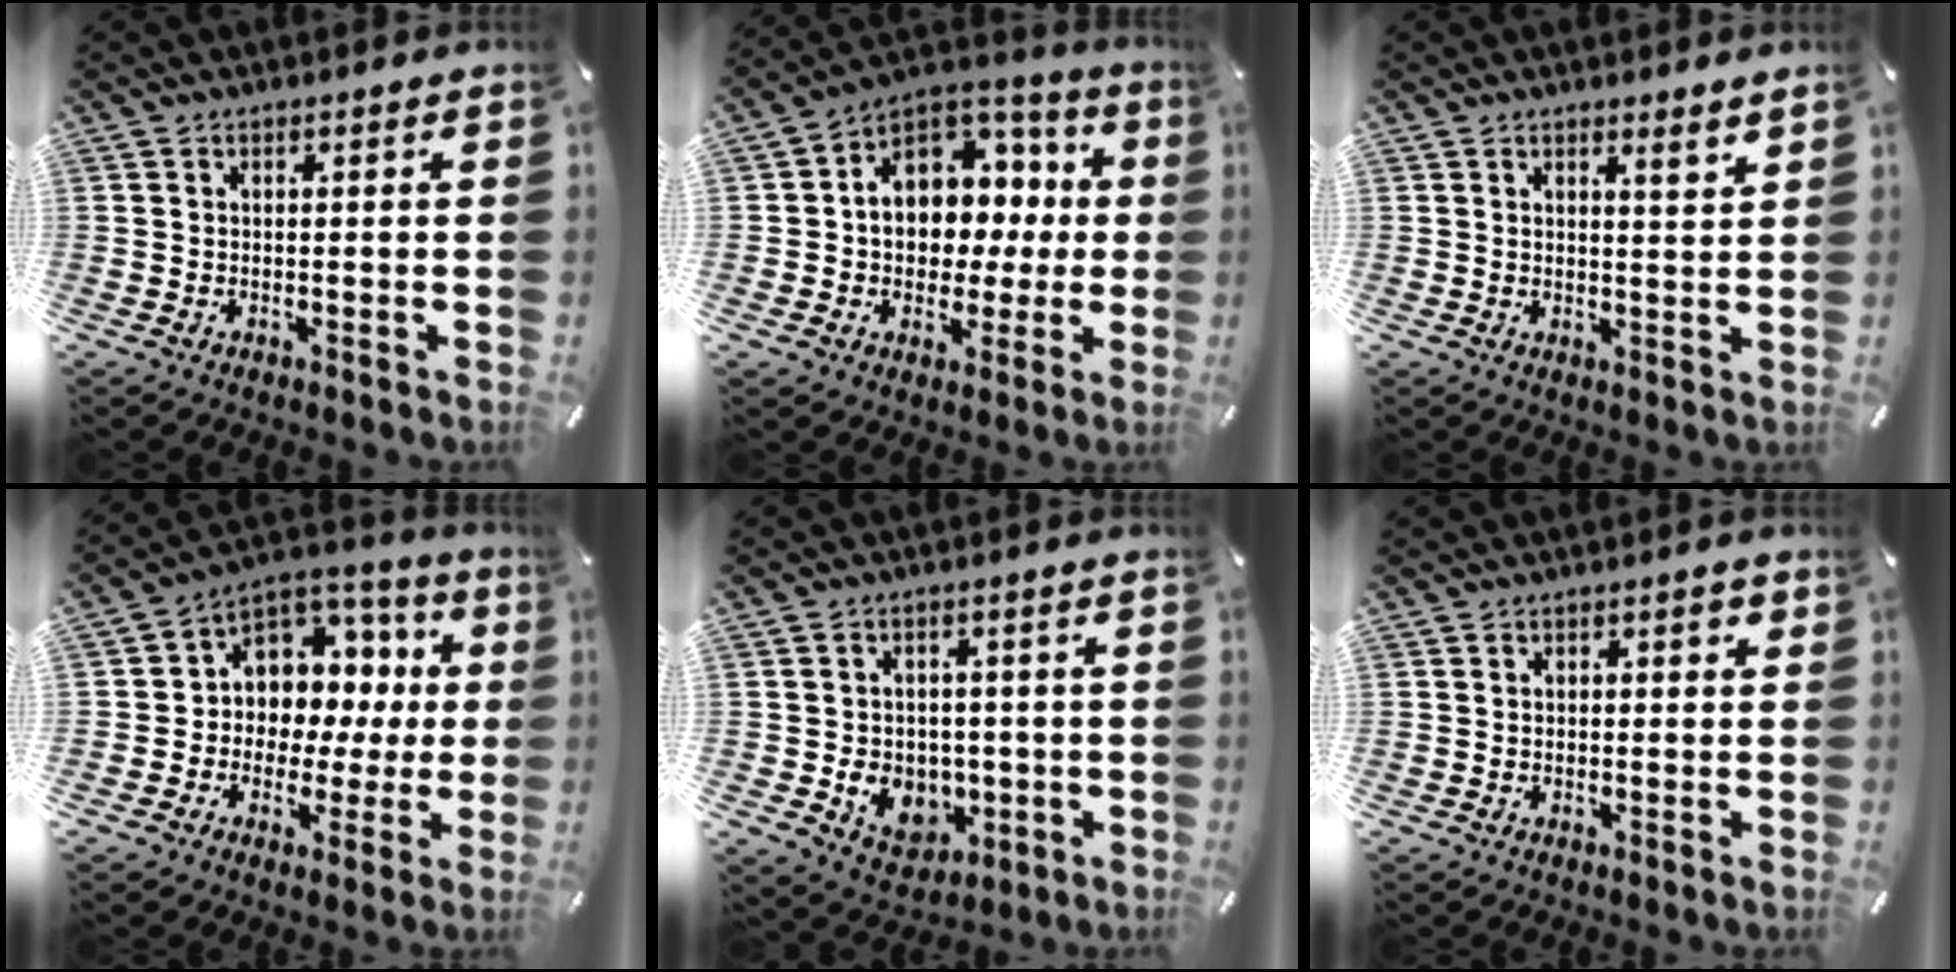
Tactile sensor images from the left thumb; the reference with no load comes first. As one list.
[{"total": 10.9, "force": [0.4, 9.8, 4.7], "torque": [-0.065, -0.016, 0.017]}, {"total": 2.8, "force": [2.6, -0.1, 1.0], "torque": [-0.017, -0.021, 0.044]}, {"total": 9.4, "force": [1.4, 8.9, 2.6], "torque": [-0.042, -0.031, 0.035]}, {"total": 8.3, "force": [-1.6, 7.2, 3.9], "torque": [-0.067, 0.009, -0.024]}, {"total": 1.6, "force": [0.3, 0.8, 1.4], "torque": [-0.019, 0.004, 0.001]}]